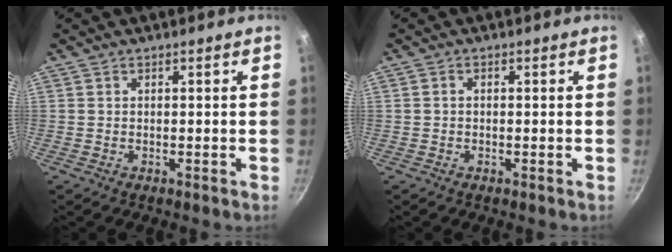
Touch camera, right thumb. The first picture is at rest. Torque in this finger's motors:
{"motor_torque": [0.48, 0.04, -0.16, -0.16, -0.02]}